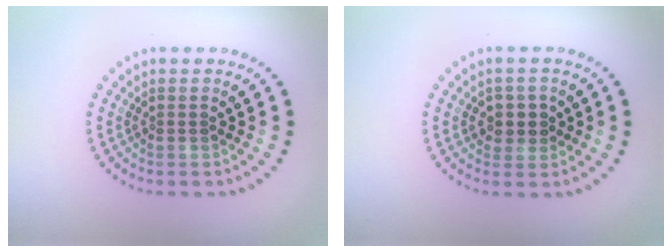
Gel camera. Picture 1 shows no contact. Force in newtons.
{"total": 2.2, "press": 2.1, "slide": 0.8}